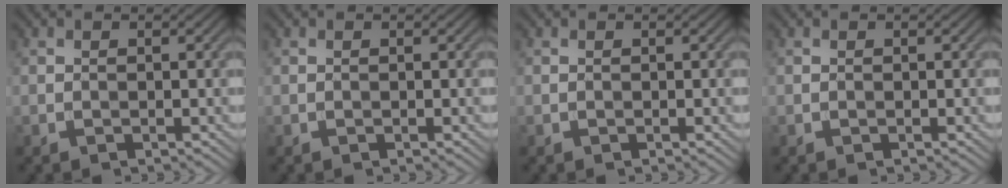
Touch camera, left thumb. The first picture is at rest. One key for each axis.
{"total": 0.0}
{"total": 0.0}
{"total": 0.0}